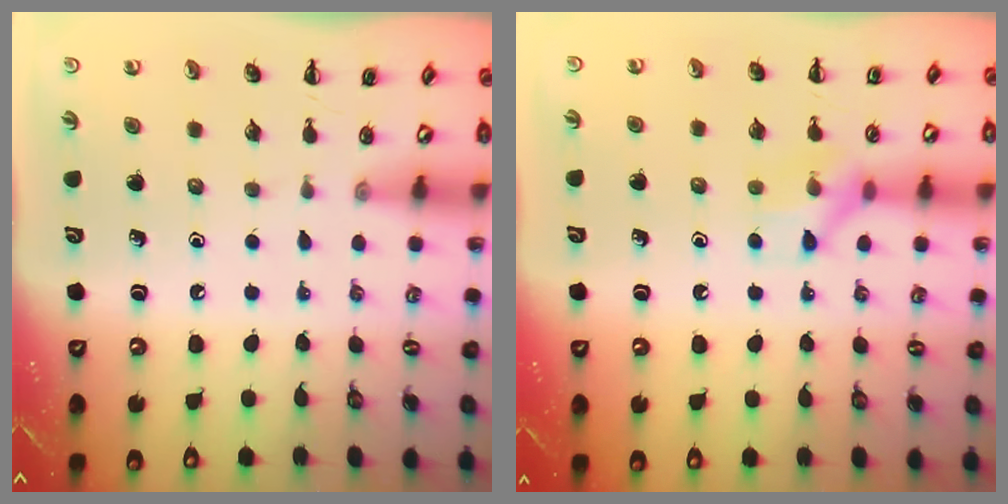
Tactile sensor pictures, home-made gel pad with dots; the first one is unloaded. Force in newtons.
{"total": 8.2, "press": 8.2, "slide": 0.7}